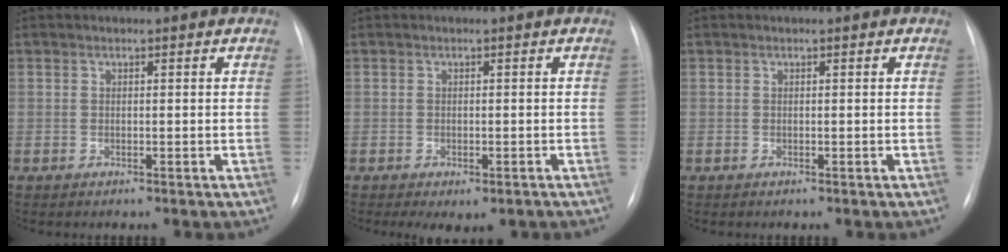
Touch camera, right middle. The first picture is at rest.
{"total": 3.6, "force": [-2.3, 1.7, 2.2], "torque": [-0.026, -0.004, -0.025]}
{"total": 0.0}